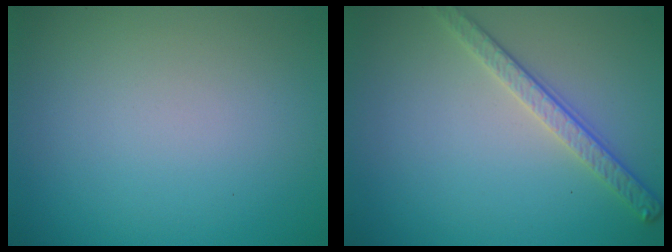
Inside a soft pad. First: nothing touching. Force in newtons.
{"total": 2.8, "press": 2.6, "slide": 1.1}